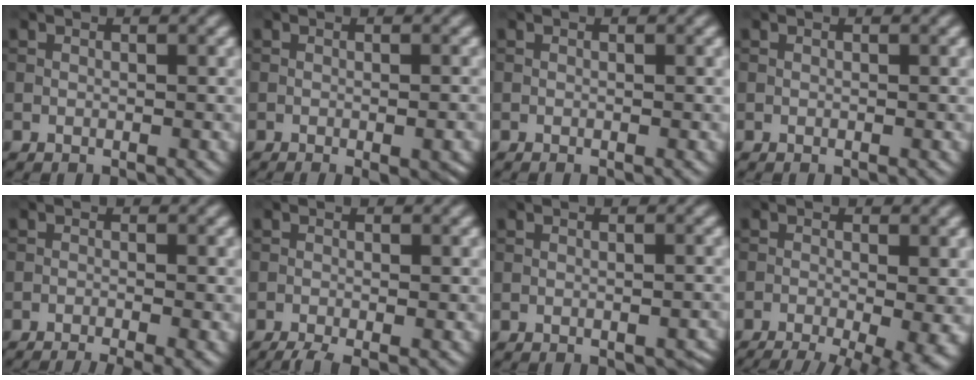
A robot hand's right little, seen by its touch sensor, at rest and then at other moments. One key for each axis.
{"total": 4.6, "fx": -1.9, "fy": 1.6, "fz": 3.9, "tx": -0.031, "ty": -0.010, "tz": -0.008}
{"total": 0.0}
{"total": 0.0}
{"total": 4.1, "fx": -2.8, "fy": 0.9, "fz": 2.9, "tx": -0.037, "ty": -0.002, "tz": -0.047}
{"total": 2.4, "fx": -1.7, "fy": 0.4, "fz": 1.6, "tx": -0.031, "ty": -0.006, "tz": -0.037}
{"total": 1.7, "fx": -1.0, "fy": 0.6, "fz": 1.2, "tx": -0.012, "ty": -0.001, "tz": -0.005}
{"total": 10.9, "fx": -6.1, "fy": 3.7, "fz": 8.2, "tx": -0.104, "ty": -0.020, "tz": -0.074}